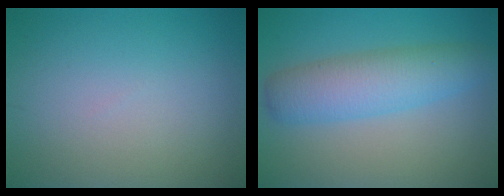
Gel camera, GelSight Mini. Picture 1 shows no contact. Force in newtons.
{"total": 5.3, "press": 5.3, "slide": 0.0}